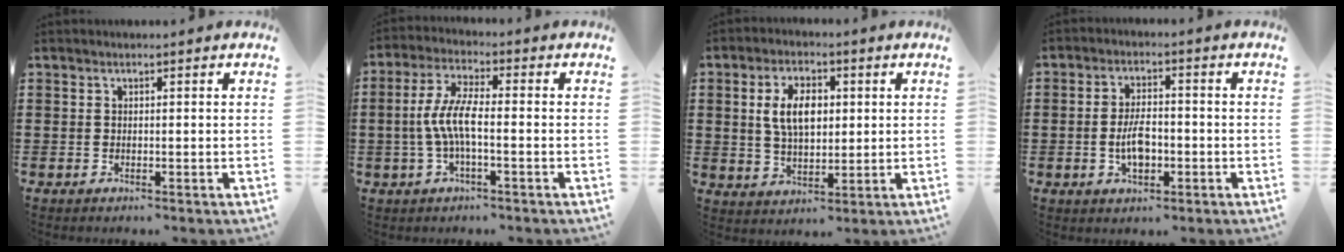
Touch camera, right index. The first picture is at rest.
{"total": 6.5, "force": [-1.2, 1.7, 6.1], "torque": [-0.143, -0.009, -0.033]}
{"total": 7.1, "force": [1.3, 3.9, 5.7], "torque": [-0.120, 0.009, 0.016]}
{"total": 5.3, "force": [-1.3, 2.4, 4.5], "torque": [-0.086, -0.003, -0.026]}